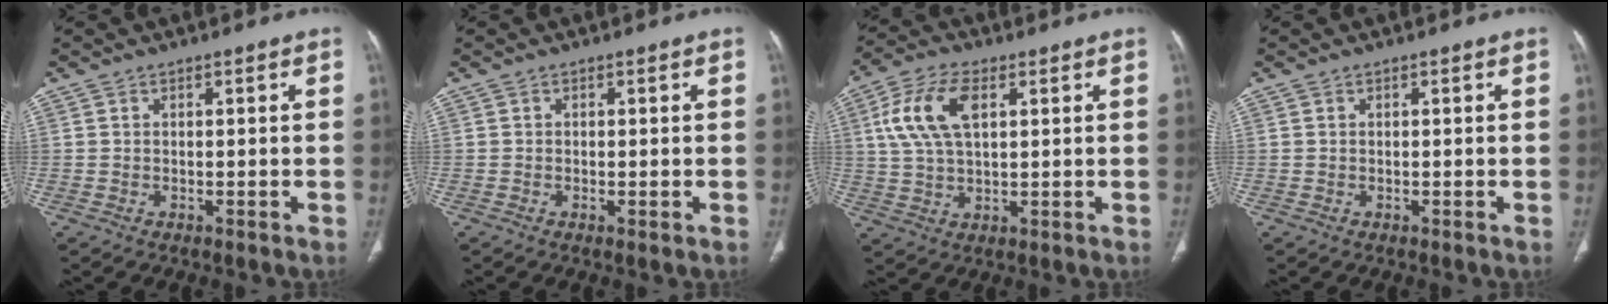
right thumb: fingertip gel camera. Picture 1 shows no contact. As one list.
[{"total": 0.8, "force": [-0.2, 0.3, 0.7], "torque": [-0.016, -0.003, -0.004]}, {"total": 11.2, "force": [3.4, 5.9, 8.9], "torque": [-0.185, 0.008, 0.065]}, {"total": 0.0}]